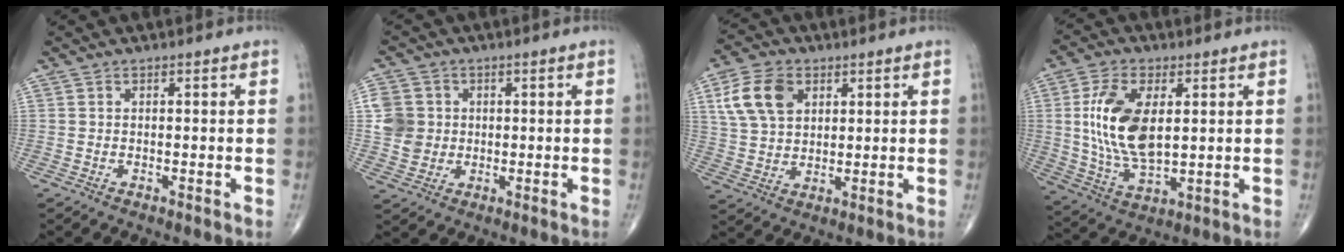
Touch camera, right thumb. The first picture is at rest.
{"total": 7.2, "force": [0.6, 6.7, 2.5], "torque": [-0.028, 0.001, 0.011]}
{"total": 10.5, "force": [3.9, 7.1, 6.7], "torque": [-0.115, -0.003, 0.076]}
{"total": 14.8, "force": [2.4, 7.6, 12.4], "torque": [-0.245, -0.013, 0.052]}